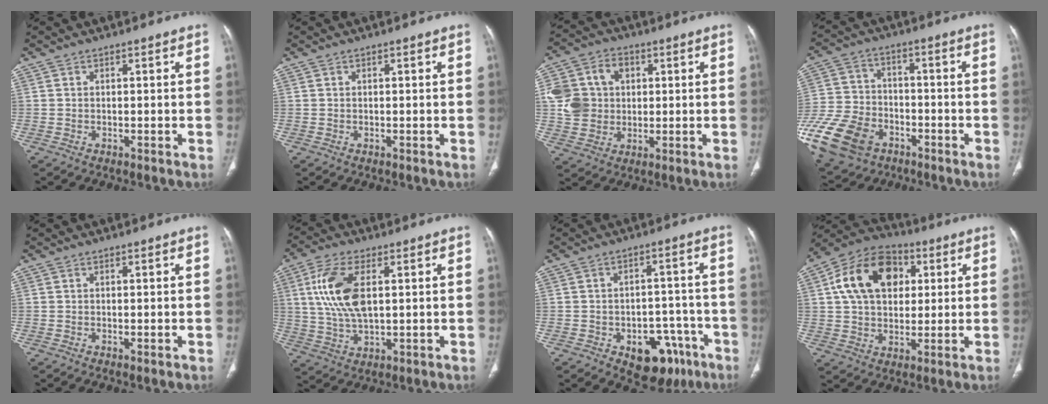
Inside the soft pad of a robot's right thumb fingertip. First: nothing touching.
{"total": 0.0}
{"total": 12.3, "force": [1.6, 10.5, 6.2], "torque": [-0.102, 0.012, 0.029]}
{"total": 20.8, "force": [-9.9, 14.5, 11.2], "torque": [-0.268, 0.023, -0.174]}
{"total": 0.0}
{"total": 12.1, "force": [2.7, 5.9, 10.2], "torque": [-0.216, -0.003, 0.056]}
{"total": 11.9, "force": [-6.2, 7.3, 7.0], "torque": [-0.053, 0.045, -0.076]}
{"total": 16.7, "force": [4.4, 11.9, 10.9], "torque": [-0.167, 0.010, 0.069]}